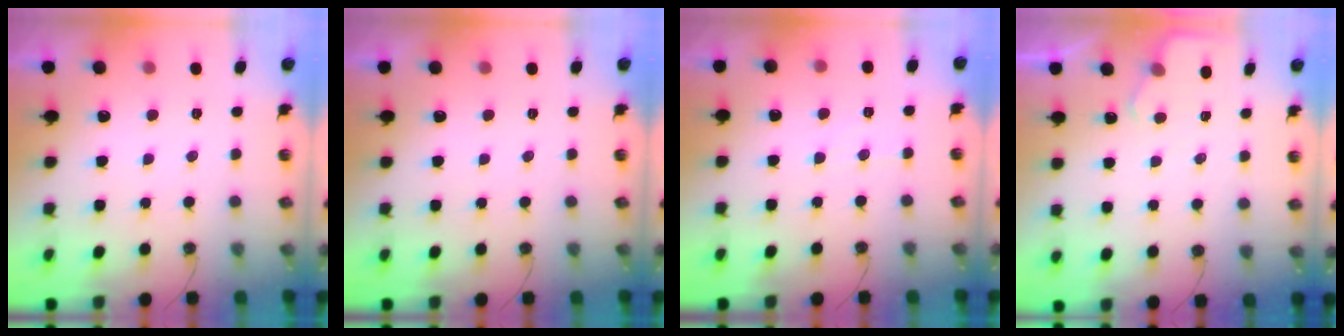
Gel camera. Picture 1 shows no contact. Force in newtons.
{"total": 0.0}
{"total": 4.5, "press": 4.5, "slide": 0.2}
{"total": 3.2, "press": 3.1, "slide": 0.5}